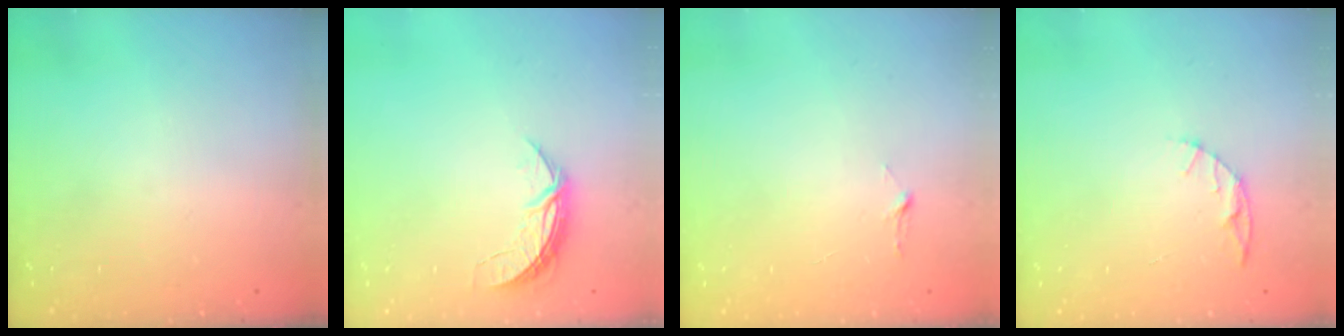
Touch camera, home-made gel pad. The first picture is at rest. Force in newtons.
{"total": 5.5, "press": 5.5, "slide": 0.3}
{"total": 2.9, "press": 2.9, "slide": 0.3}
{"total": 5.0, "press": 5.0, "slide": 0.4}